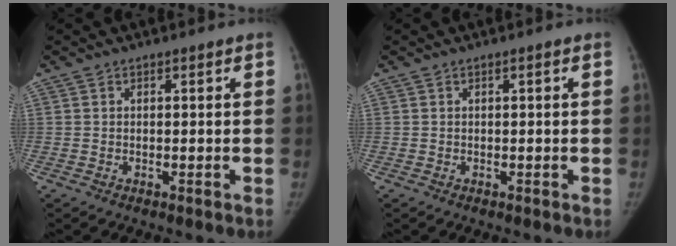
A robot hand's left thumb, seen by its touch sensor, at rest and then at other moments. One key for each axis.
{"total": 0.0}